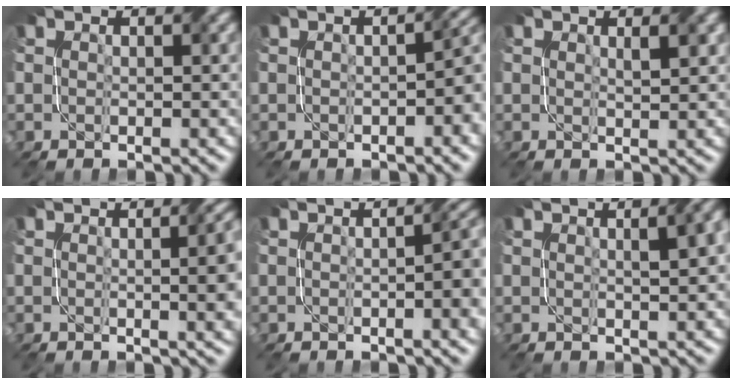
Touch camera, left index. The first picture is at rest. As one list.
[{"total": 3.0, "force": [-0.6, 0.8, 2.8], "torque": [-0.036, 0.009, -0.005]}, {"total": 1.1, "force": [0.7, 0.2, 0.9], "torque": [-0.013, 0.000, 0.012]}, {"total": 7.0, "force": [0.5, 2.8, 6.4], "torque": [-0.032, 0.014, 0.008]}, {"total": 5.4, "force": [-0.3, 1.7, 5.1], "torque": [-0.043, 0.005, 0.001]}, {"total": 4.8, "force": [1.7, 1.8, 4.2], "torque": [-0.030, 0.022, 0.008]}]